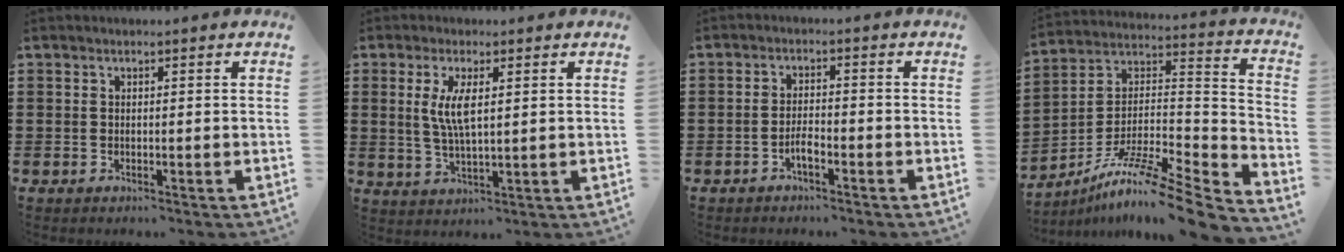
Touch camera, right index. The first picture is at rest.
{"total": 5.2, "force": [1.3, 1.3, 4.8], "torque": [-0.106, -0.001, 0.018]}
{"total": 2.5, "force": [-1.6, 0.7, 1.8], "torque": [-0.039, 0.000, -0.032]}
{"total": 10.7, "force": [-8.7, 0.5, 6.2], "torque": [-0.108, 0.000, -0.171]}